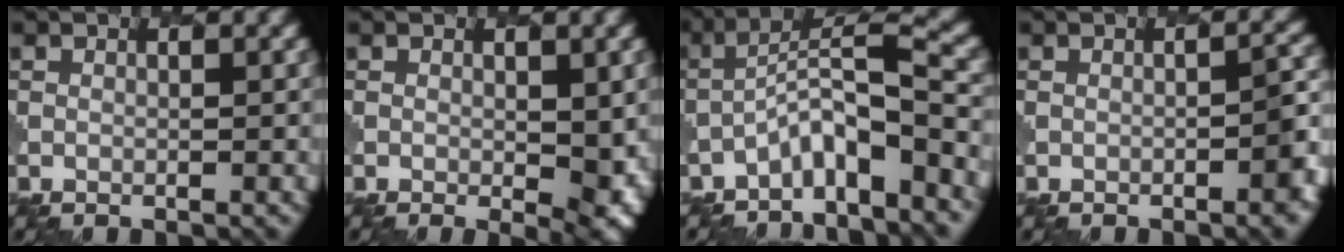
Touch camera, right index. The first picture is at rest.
{"total": 5.6, "force": [-0.7, 2.5, 5.0], "torque": [-0.072, -0.009, -0.004]}
{"total": 5.5, "force": [-3.3, 1.0, 4.3], "torque": [-0.076, 0.015, -0.067]}
{"total": 3.4, "force": [-1.3, 0.8, 3.0], "torque": [-0.036, 0.007, -0.023]}